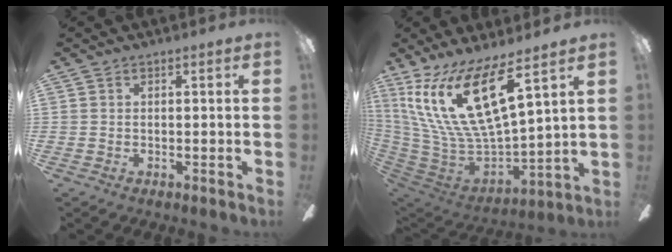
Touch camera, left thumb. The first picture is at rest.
{"total": 22.0, "force": [11.7, 7.0, 17.3], "torque": [-0.379, -0.081, 0.203]}